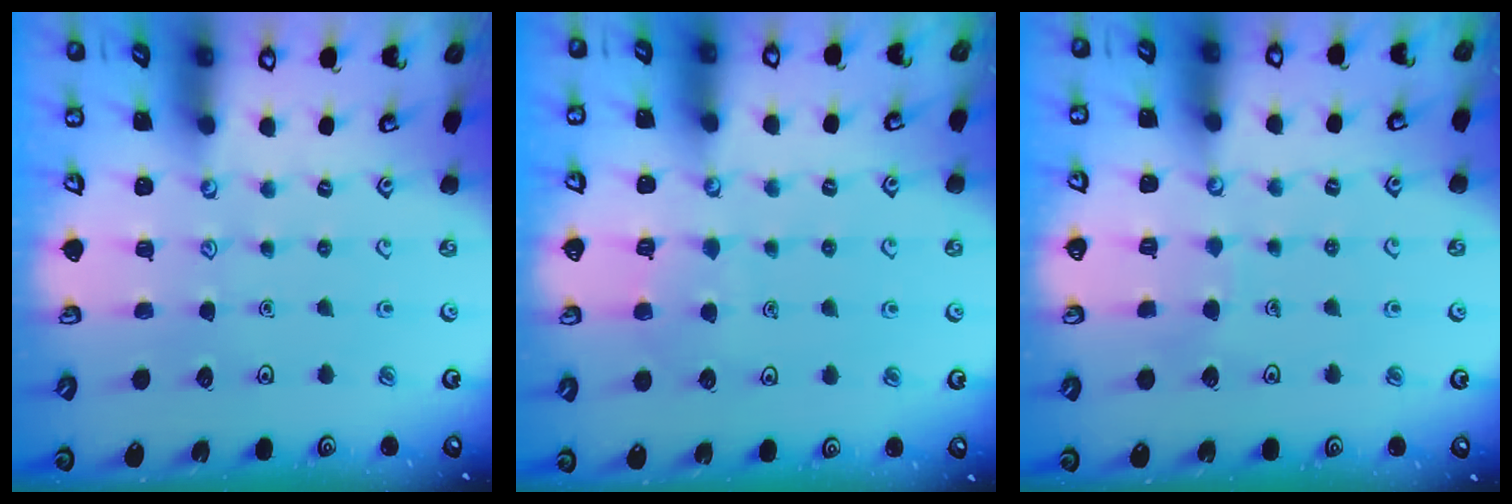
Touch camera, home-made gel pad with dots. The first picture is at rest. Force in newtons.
{"total": 5.5, "press": 5.5, "slide": 0.5}
{"total": 2.2, "press": 2.2, "slide": 0.1}